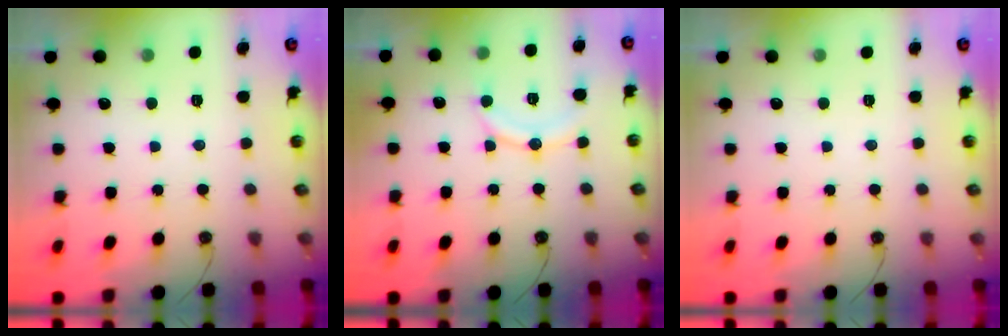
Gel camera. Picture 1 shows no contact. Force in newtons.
{"total": 10.9, "press": 10.9, "slide": 1.0}
{"total": 0.0}